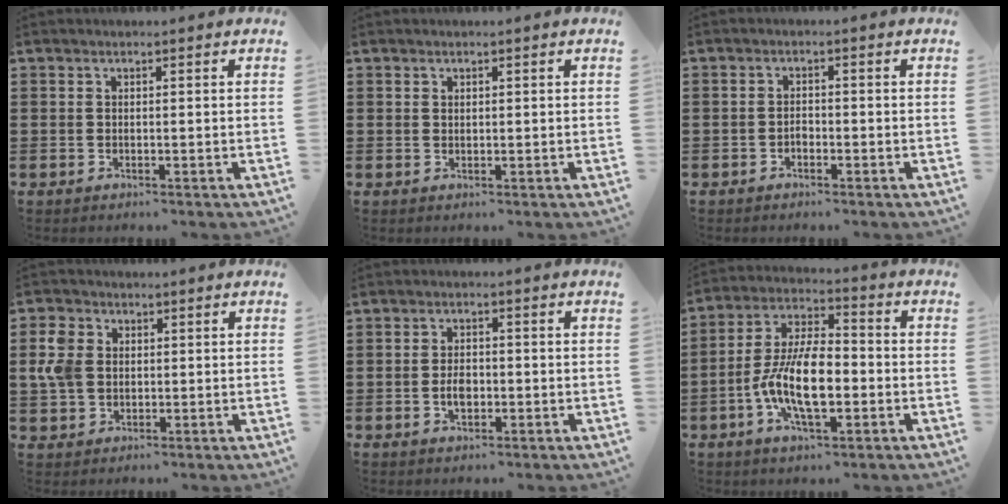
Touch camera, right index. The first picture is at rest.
{"total": 0.6, "force": [0.4, 0.5, 0.1], "torque": [-0.004, 0.002, 0.009]}
{"total": 1.3, "force": [-0.7, 0.6, 0.8], "torque": [-0.019, -0.002, -0.014]}
{"total": 5.3, "force": [0.8, 4.3, 3.0], "torque": [-0.099, 0.005, 0.005]}
{"total": 3.0, "force": [-0.7, 1.6, 2.4], "torque": [-0.038, -0.003, -0.014]}
{"total": 11.7, "force": [-2.9, 5.0, 10.2], "torque": [-0.224, -0.005, -0.059]}